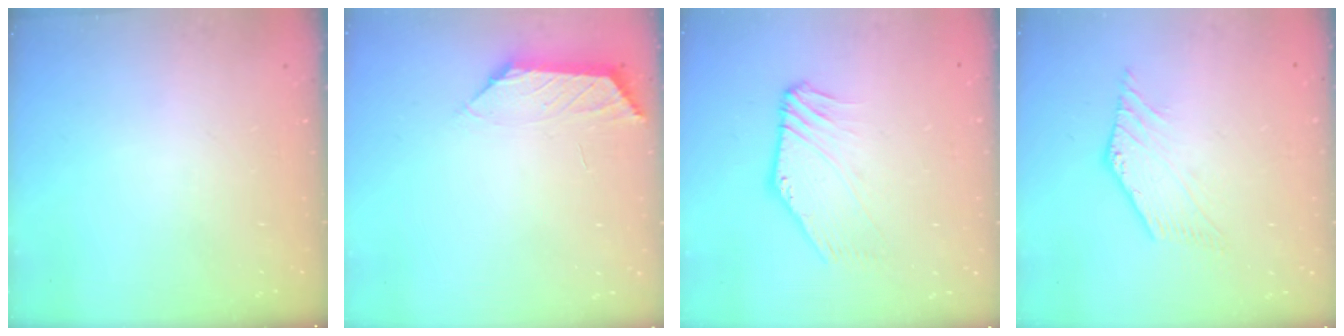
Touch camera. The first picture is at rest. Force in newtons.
{"total": 1.3, "press": 1.2, "slide": 0.4}
{"total": 2.8, "press": 2.8, "slide": 0.3}
{"total": 3.5, "press": 3.5, "slide": 0.5}